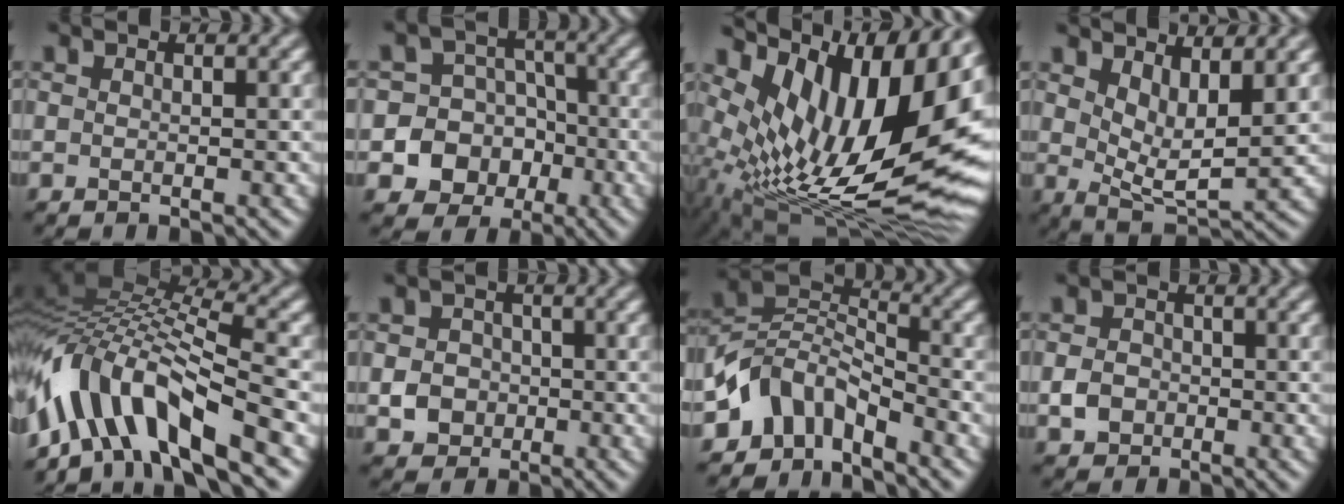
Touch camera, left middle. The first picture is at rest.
{"total": 11.7, "force": [-3.7, 10.8, 2.4], "torque": [-0.072, -0.004, -0.071]}
{"total": 17.0, "force": [4.6, 8.0, 14.3], "torque": [-0.239, 0.023, 0.067]}
{"total": 4.8, "force": [2.1, 1.8, 3.9], "torque": [-0.071, -0.019, 0.042]}
{"total": 11.5, "force": [-4.7, 4.3, 9.5], "torque": [-0.171, 0.024, -0.090]}
{"total": 3.0, "force": [-0.7, 2.7, 1.1], "torque": [-0.013, 0.001, -0.015]}
{"total": 5.0, "force": [-3.5, 3.0, 2.0], "torque": [-0.021, 0.006, -0.082]}
{"total": 2.4, "force": [-0.7, 2.1, 1.0], "torque": [-0.016, 0.000, -0.018]}